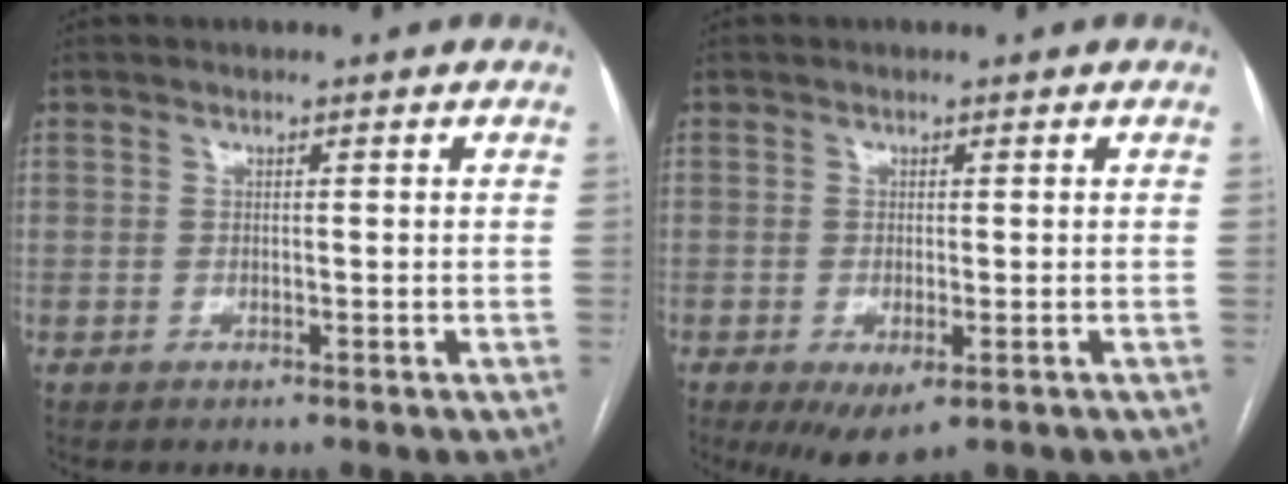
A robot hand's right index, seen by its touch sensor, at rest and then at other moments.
{"total": 5.4, "force": [-2.7, 2.0, 4.2], "torque": [-0.059, -0.014, -0.034]}